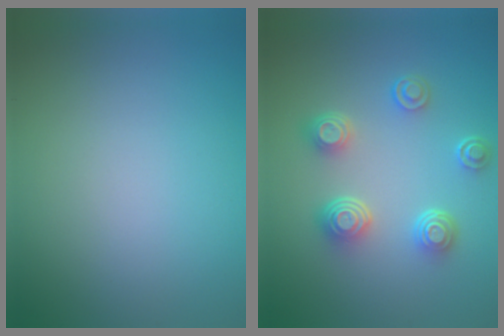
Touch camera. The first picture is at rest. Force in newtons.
{"total": 4.2, "press": 3.2, "slide": 2.7}